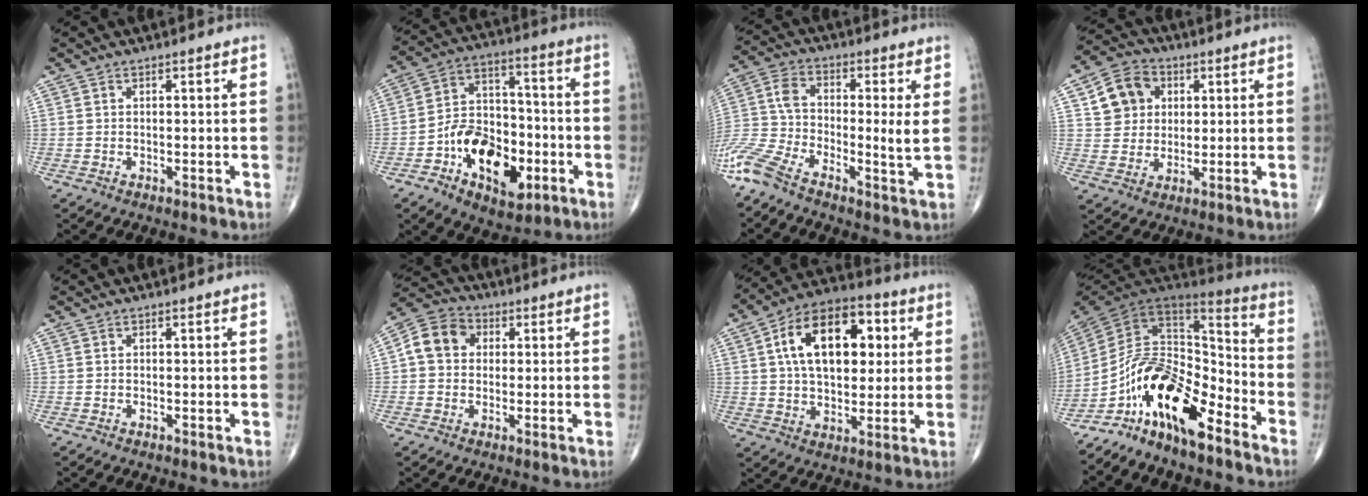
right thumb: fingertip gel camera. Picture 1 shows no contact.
{"total": 17.7, "force": [-6.3, 10.9, 12.5], "torque": [-0.164, 0.043, -0.099]}
{"total": 9.7, "force": [-3.1, 2.6, 8.8], "torque": [-0.192, 0.015, -0.076]}
{"total": 9.6, "force": [2.8, 8.3, 3.9], "torque": [-0.041, 0.001, 0.047]}
{"total": 0.0}
{"total": 8.0, "force": [1.2, 6.7, 4.3], "torque": [-0.062, 0.018, 0.008]}
{"total": 19.4, "force": [4.7, 11.3, 15.0], "torque": [-0.207, 0.013, 0.072]}
{"total": 17.6, "force": [-10.5, 7.2, 12.2], "torque": [-0.192, 0.094, -0.191]}